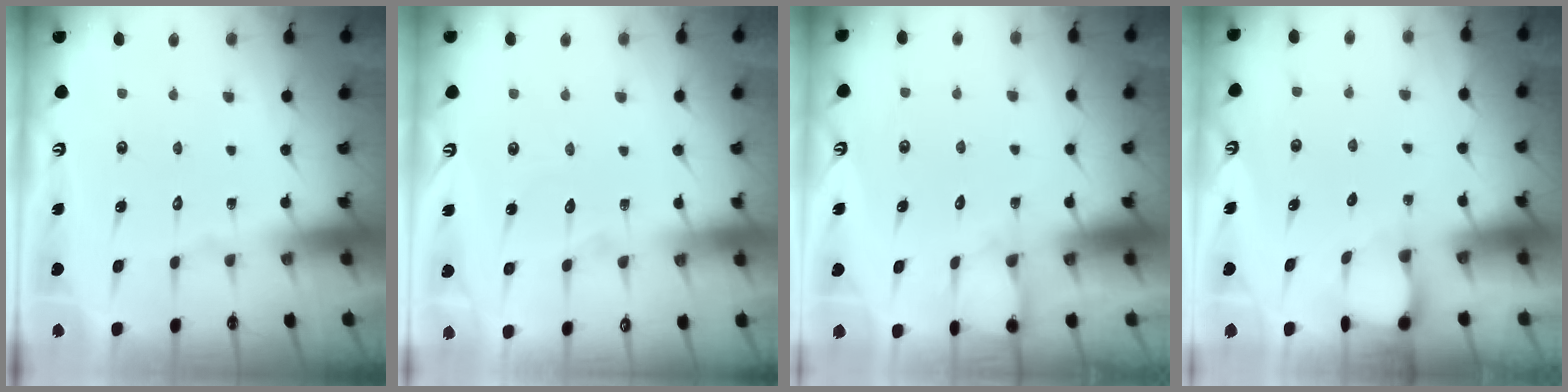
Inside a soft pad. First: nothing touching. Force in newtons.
{"total": 3.4, "press": 3.4, "slide": 0.3}
{"total": 5.7, "press": 5.7, "slide": 0.4}
{"total": 3.1, "press": 3.1, "slide": 0.4}